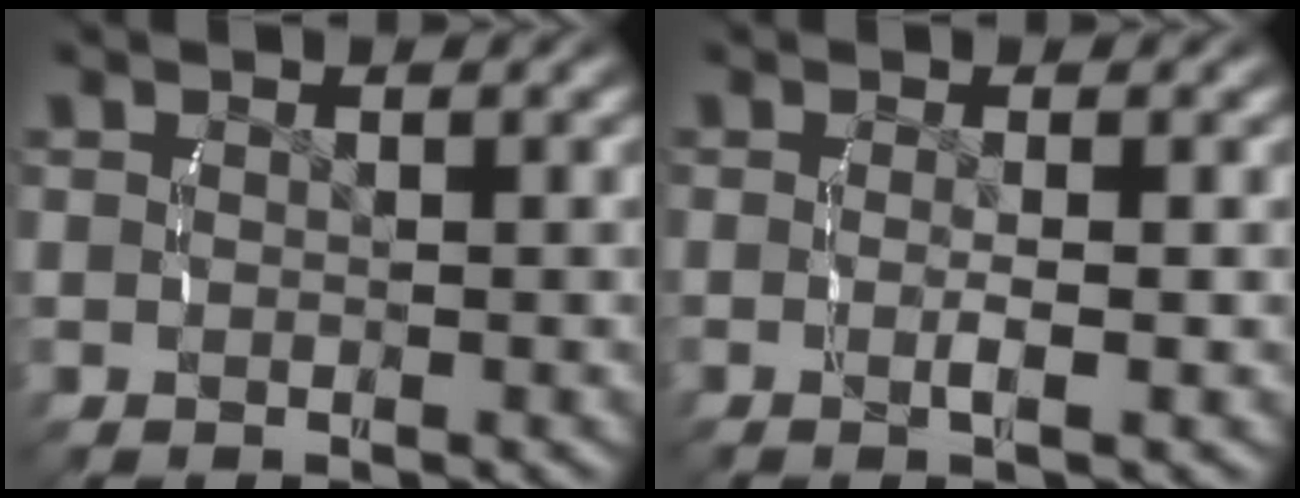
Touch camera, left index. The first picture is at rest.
{"total": 1.7, "force": [-0.5, -0.1, 1.7], "torque": [-0.039, -0.008, -0.007]}